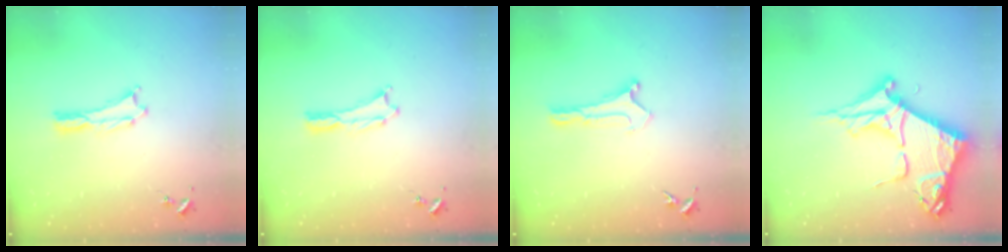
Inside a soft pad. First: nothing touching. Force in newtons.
{"total": 0.0}
{"total": 0.0}
{"total": 8.8, "press": 8.7, "slide": 0.9}